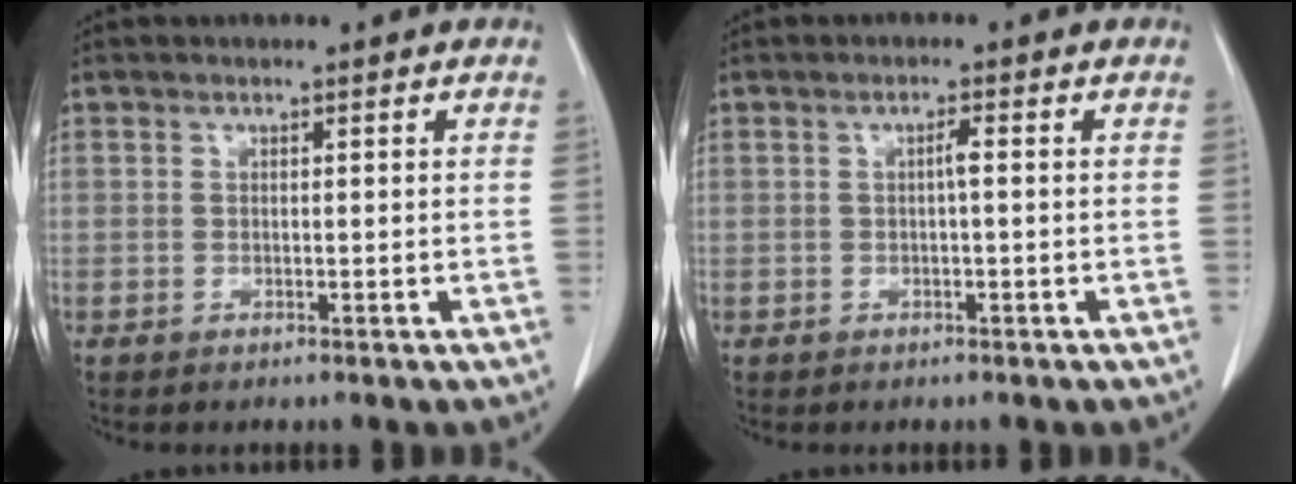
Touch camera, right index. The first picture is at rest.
{"total": 1.3, "force": [0.0, 0.1, 1.3], "torque": [-0.022, 0.003, 0.000]}